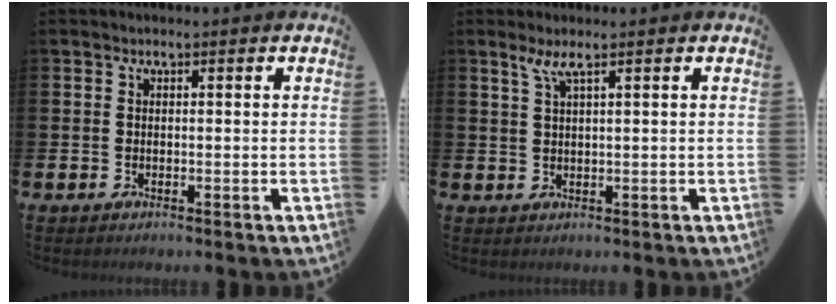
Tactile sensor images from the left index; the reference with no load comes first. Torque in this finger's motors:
{"motor_torque": [0.24, -0.10, 0.10, 0.07]}